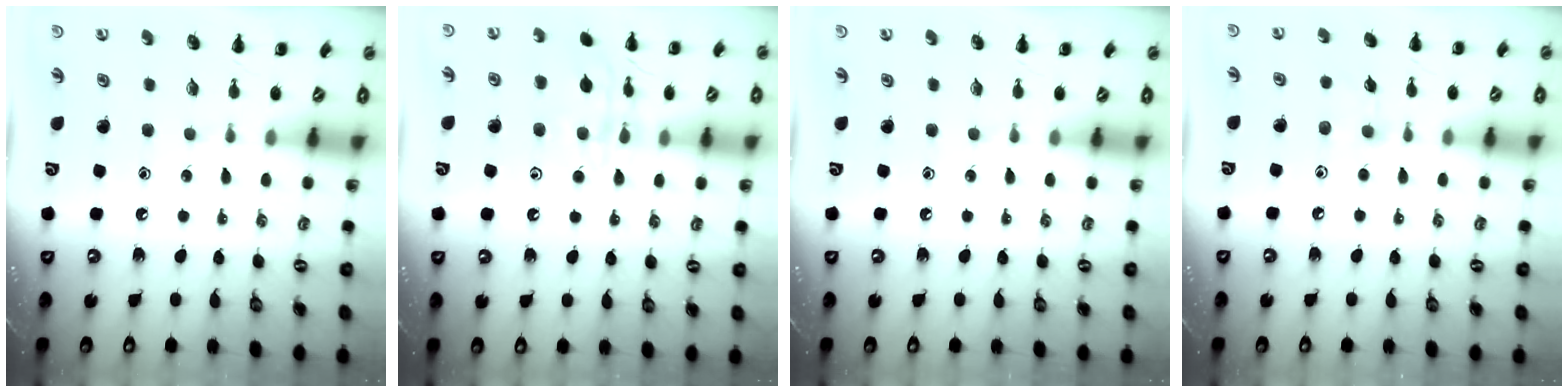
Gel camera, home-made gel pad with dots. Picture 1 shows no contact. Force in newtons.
{"total": 13.0, "press": 13.0, "slide": 0.7}
{"total": 0.0}
{"total": 3.8, "press": 3.6, "slide": 1.2}